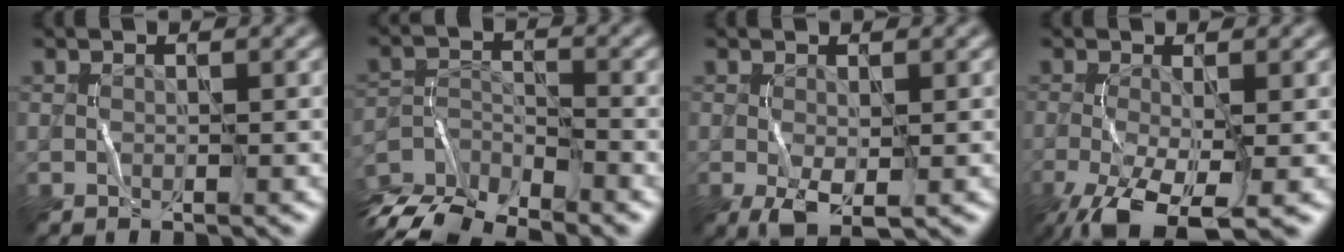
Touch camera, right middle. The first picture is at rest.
{"total": 7.3, "force": [-6.7, 1.9, 2.2], "torque": [-0.037, -0.012, -0.123]}
{"total": 3.1, "force": [-0.8, 1.3, 2.7], "torque": [-0.054, -0.011, -0.011]}
{"total": 7.9, "force": [-4.1, 2.6, 6.2], "torque": [-0.139, -0.024, -0.075]}